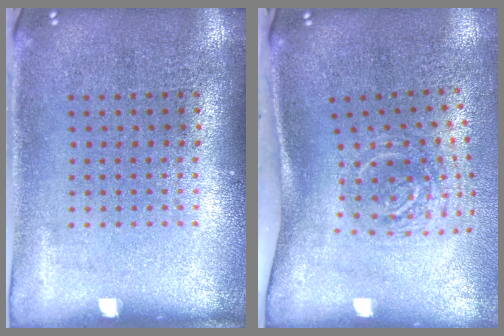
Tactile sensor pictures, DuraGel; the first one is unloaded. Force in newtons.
{"total": 2.0, "press": 1.3, "slide": 1.5}